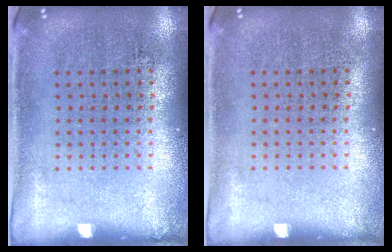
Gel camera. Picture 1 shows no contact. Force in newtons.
{"total": 0.0}